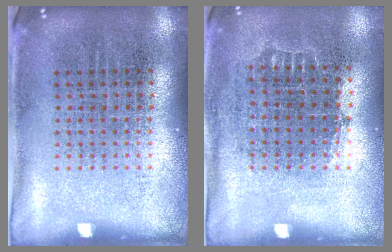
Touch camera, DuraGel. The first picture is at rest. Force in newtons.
{"total": 0.6, "press": 0.6, "slide": 0.2}